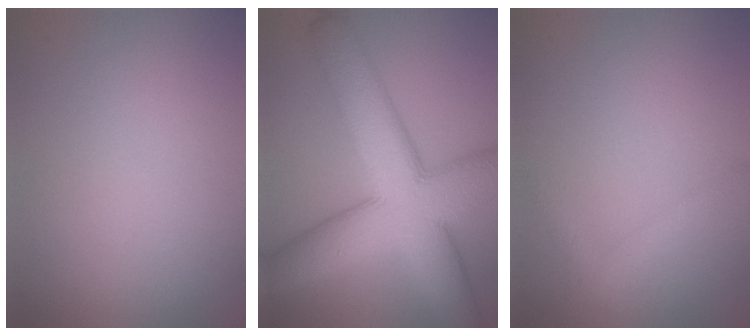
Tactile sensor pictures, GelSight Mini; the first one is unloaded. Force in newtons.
{"total": 11.8, "press": 11.8, "slide": 0.6}
{"total": 0.7, "press": 0.7, "slide": 0.0}